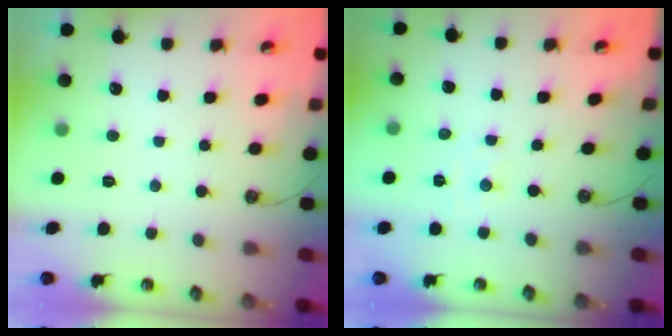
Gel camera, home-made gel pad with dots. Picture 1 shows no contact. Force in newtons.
{"total": 3.4, "press": 3.3, "slide": 0.5}